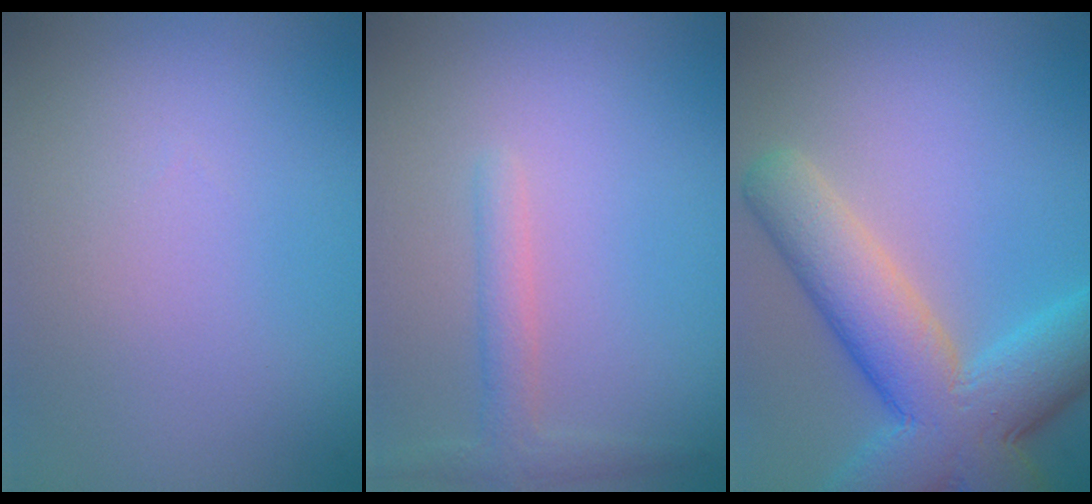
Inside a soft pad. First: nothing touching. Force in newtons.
{"total": 1.9, "press": 1.9, "slide": 0.1}
{"total": 10.1, "press": 10.0, "slide": 0.6}